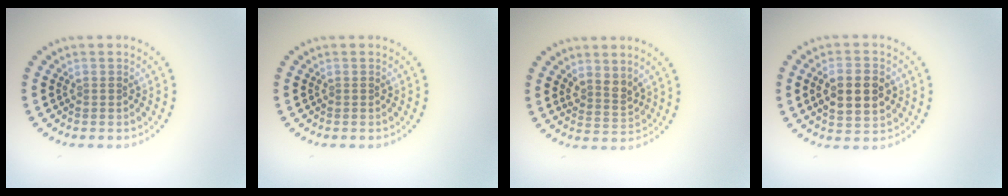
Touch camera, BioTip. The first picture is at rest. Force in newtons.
{"total": 0.0}
{"total": 2.2, "press": 1.7, "slide": 1.4}
{"total": 4.9, "press": 4.9, "slide": 0.4}